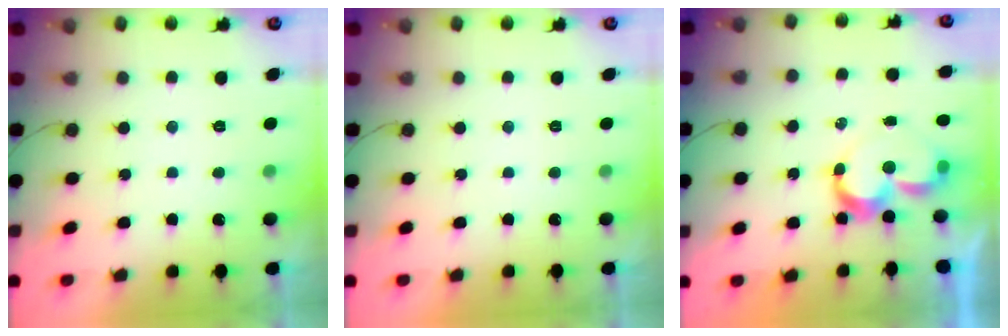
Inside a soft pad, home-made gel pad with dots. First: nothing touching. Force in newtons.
{"total": 1.8, "press": 1.8, "slide": 0.1}
{"total": 9.0, "press": 9.0, "slide": 0.9}